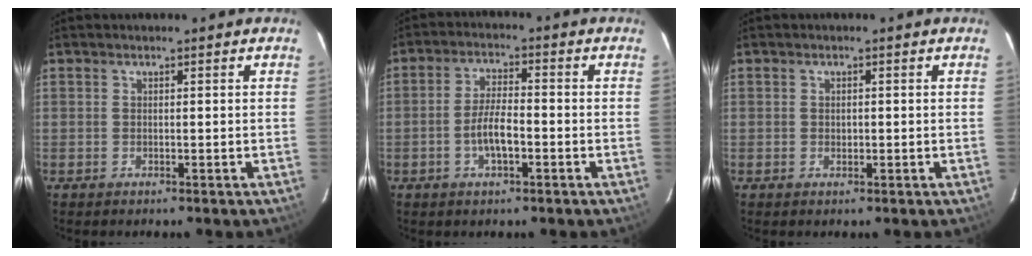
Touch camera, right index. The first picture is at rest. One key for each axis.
{"total": 4.7, "fx": -1.5, "fy": 2.2, "fz": 3.8, "tx": -0.077, "ty": 0.005, "tz": -0.024}
{"total": 0.8, "fx": -0.1, "fy": 0.7, "fz": 0.4, "tx": -0.004, "ty": 0.002, "tz": 0.000}